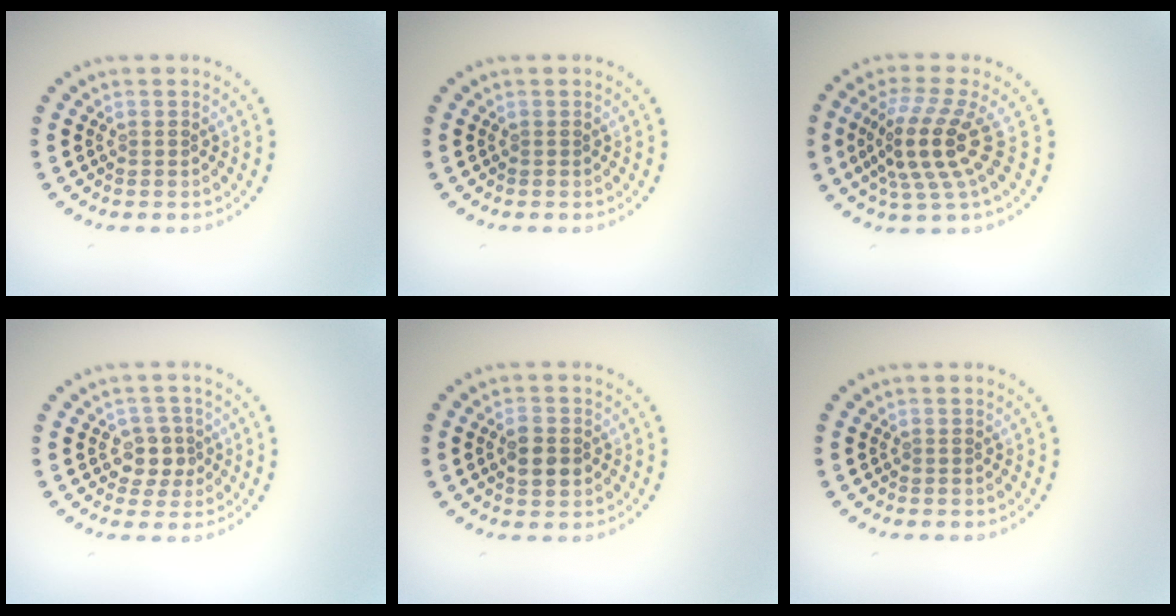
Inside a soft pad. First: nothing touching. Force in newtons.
{"total": 0.0}
{"total": 4.7, "press": 3.7, "slide": 2.8}
{"total": 2.4, "press": 2.2, "slide": 1.1}
{"total": 3.0, "press": 3.0, "slide": 0.1}
{"total": 0.0}